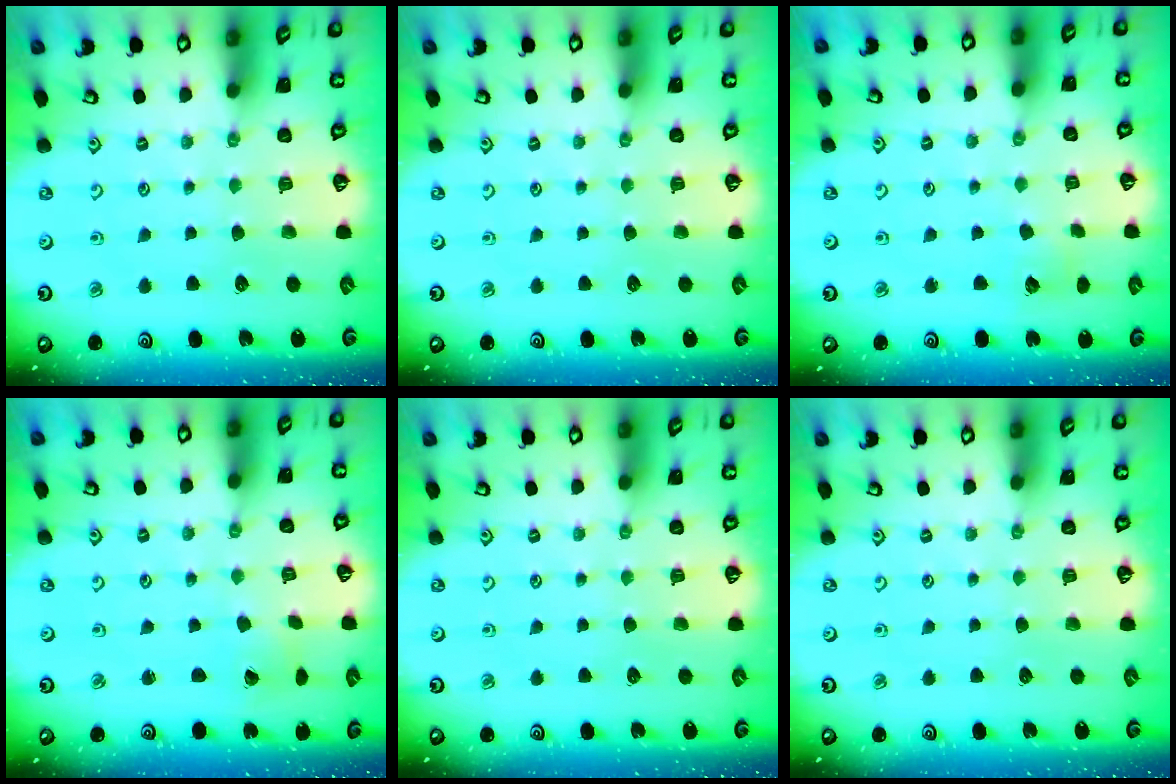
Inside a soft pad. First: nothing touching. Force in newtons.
{"total": 0.0}
{"total": 5.5, "press": 5.4, "slide": 0.6}
{"total": 2.7, "press": 2.7, "slide": 0.5}
{"total": 0.0}
{"total": 0.0}